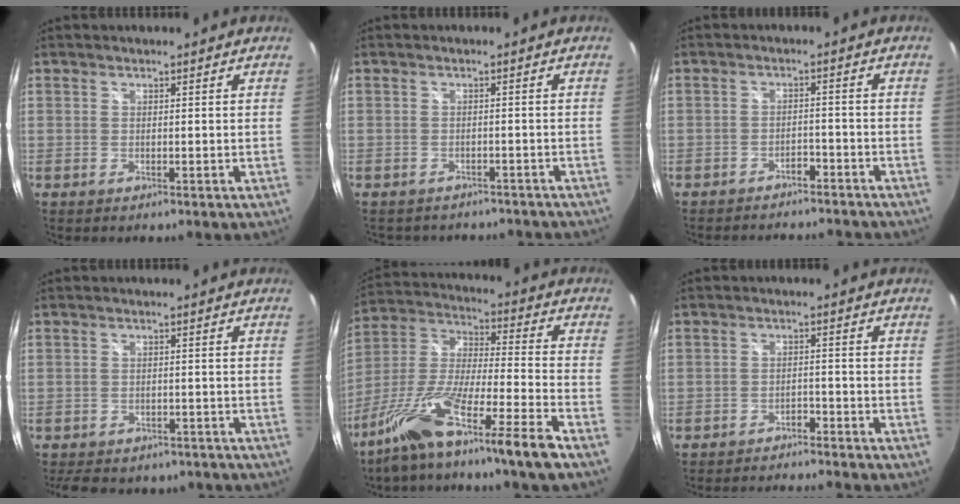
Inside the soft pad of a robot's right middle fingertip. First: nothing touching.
{"total": 8.9, "force": [-7.7, 3.4, 2.9], "torque": [-0.059, -0.015, -0.094]}
{"total": 10.1, "force": [-9.1, 2.8, 3.5], "torque": [-0.079, -0.002, -0.119]}
{"total": 10.1, "force": [-8.1, 4.5, 4.0], "torque": [-0.084, -0.009, -0.104]}
{"total": 18.2, "force": [-13.3, -1.3, 12.4], "torque": [-0.224, -0.034, -0.245]}
{"total": 9.4, "force": [-8.8, 1.3, 3.2], "torque": [-0.072, -0.001, -0.123]}